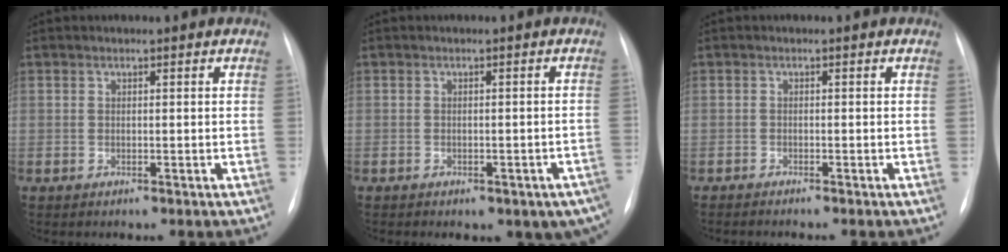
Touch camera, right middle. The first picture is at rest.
{"total": 9.8, "force": [-6.6, 4.3, 5.8], "torque": [-0.065, 0.007, -0.075]}
{"total": 2.9, "force": [-2.5, 0.0, 1.4], "torque": [-0.023, -0.007, -0.031]}